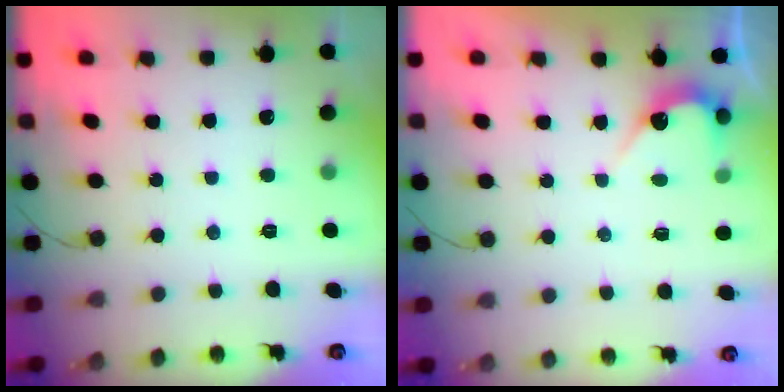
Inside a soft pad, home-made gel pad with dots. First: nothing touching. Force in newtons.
{"total": 3.7, "press": 3.7, "slide": 0.2}